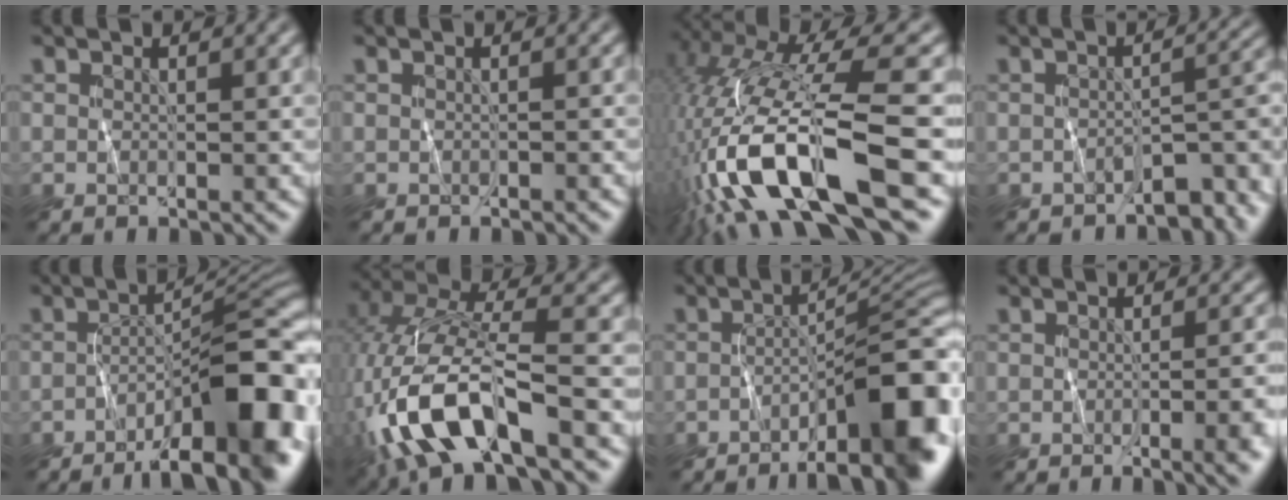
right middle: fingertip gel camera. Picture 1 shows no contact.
{"total": 1.2, "force": [-0.3, -0.7, -0.8], "torque": [0.011, 0.001, -0.006]}
{"total": 14.6, "force": [-6.0, 4.0, 12.7], "torque": [-0.260, 0.010, -0.096]}
{"total": 4.4, "force": [-3.6, 1.7, 2.1], "torque": [-0.006, 0.006, -0.057]}
{"total": 12.9, "force": [-7.3, 3.9, 10.0], "torque": [-0.135, 0.009, -0.111]}
{"total": 11.6, "force": [-5.7, 4.2, 9.2], "torque": [-0.206, 0.002, -0.109]}
{"total": 12.2, "force": [-6.6, 3.4, 9.6], "torque": [-0.122, 0.011, -0.096]}
{"total": 6.2, "force": [-2.3, 2.1, 5.4], "torque": [-0.055, 0.003, -0.019]}